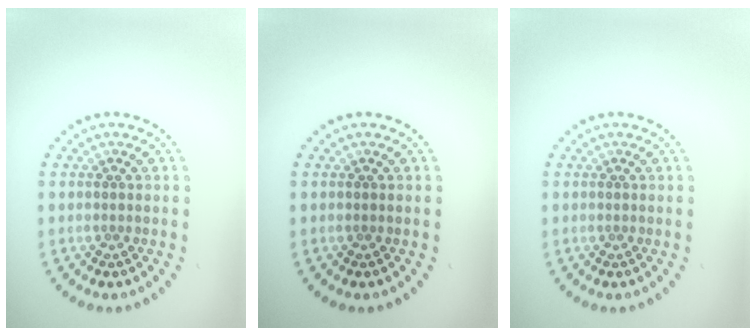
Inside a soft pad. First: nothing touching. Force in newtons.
{"total": 0.0}
{"total": 0.0}